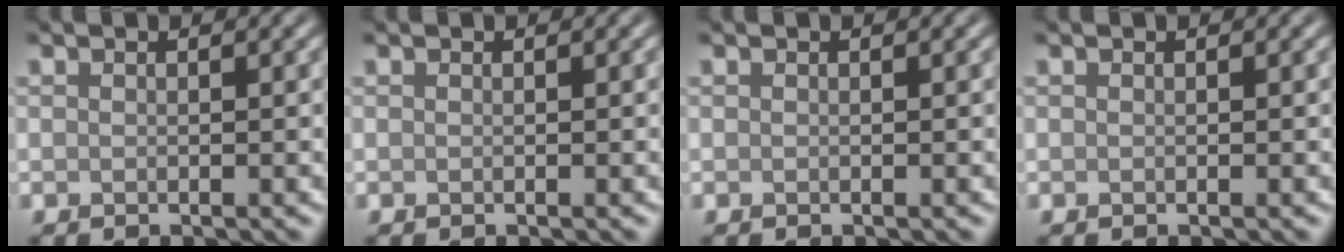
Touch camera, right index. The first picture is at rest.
{"total": 0.0}
{"total": 0.0}
{"total": 0.0}